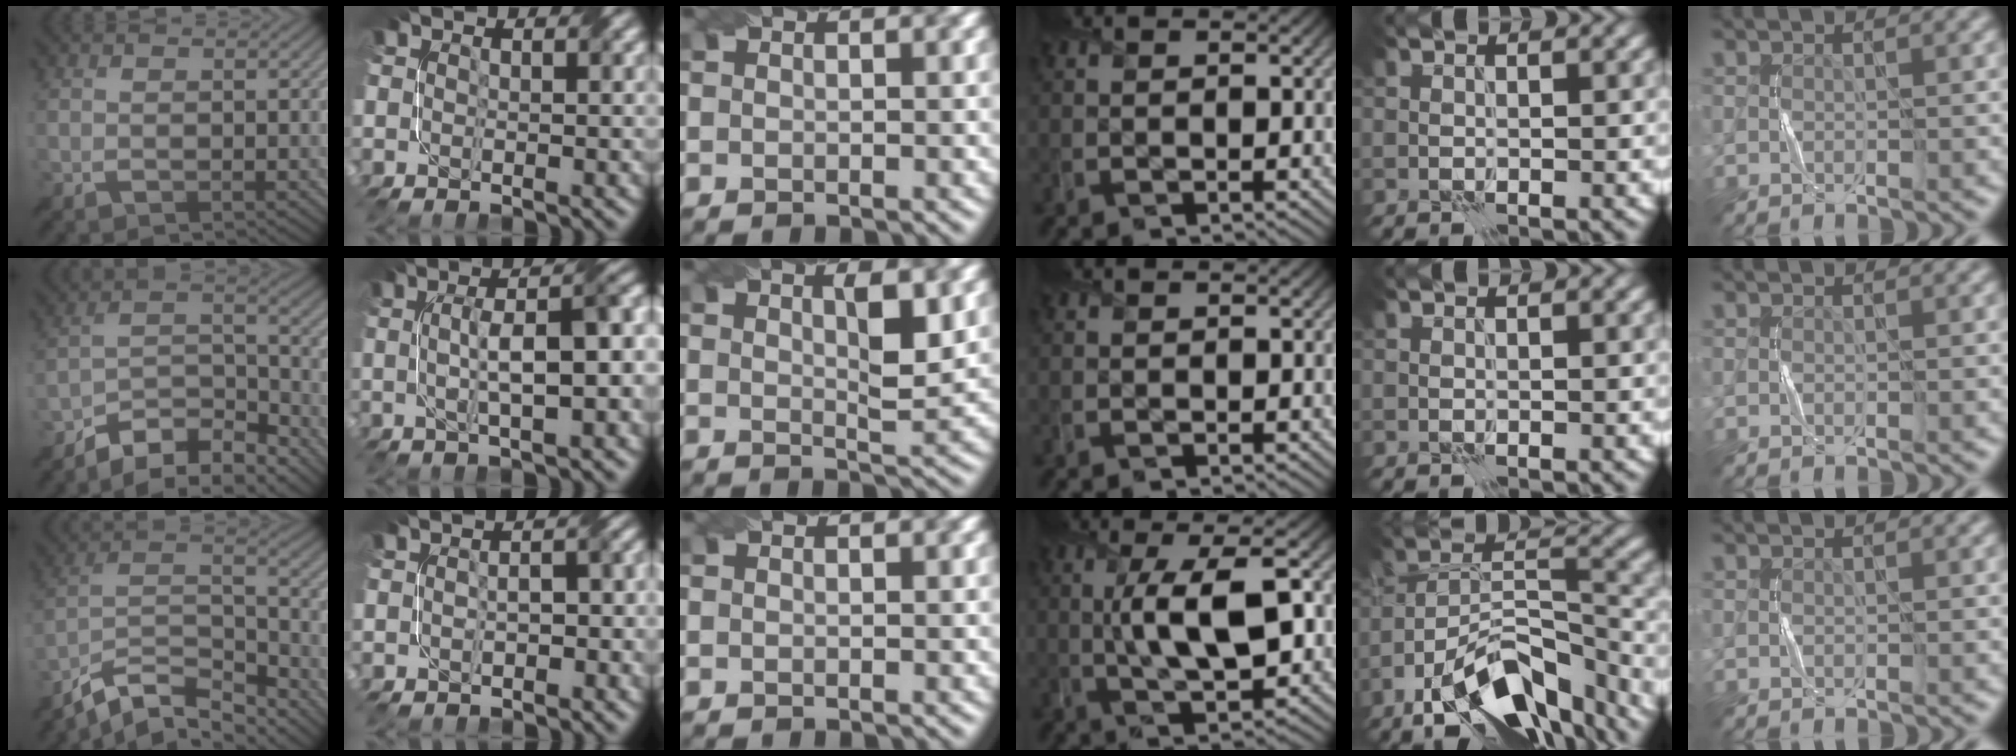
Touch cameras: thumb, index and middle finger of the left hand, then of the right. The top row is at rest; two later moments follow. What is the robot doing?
{"motion": "twist", "object": "screw"}